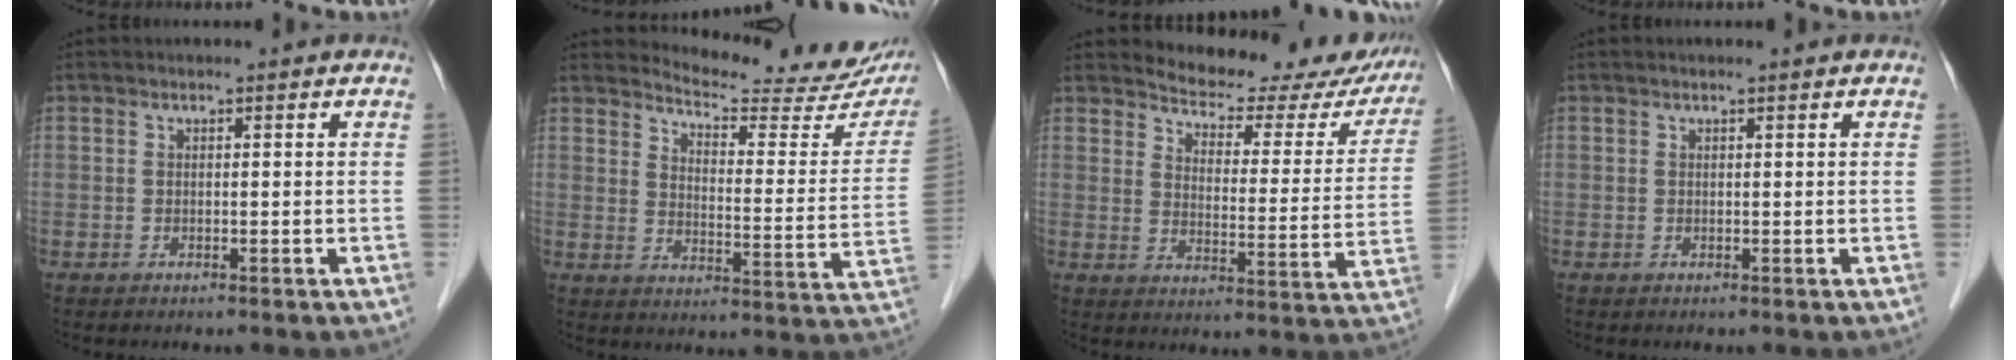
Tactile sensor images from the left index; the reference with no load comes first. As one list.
[{"total": 17.8, "force": [16.5, 2.5, 5.9], "torque": [-0.076, -0.073, 0.191]}, {"total": 18.7, "force": [17.5, 4.9, 4.4], "torque": [-0.030, -0.055, 0.197]}, {"total": 0.8, "force": [0.7, -0.1, 0.4], "torque": [-0.010, 0.006, 0.014]}]